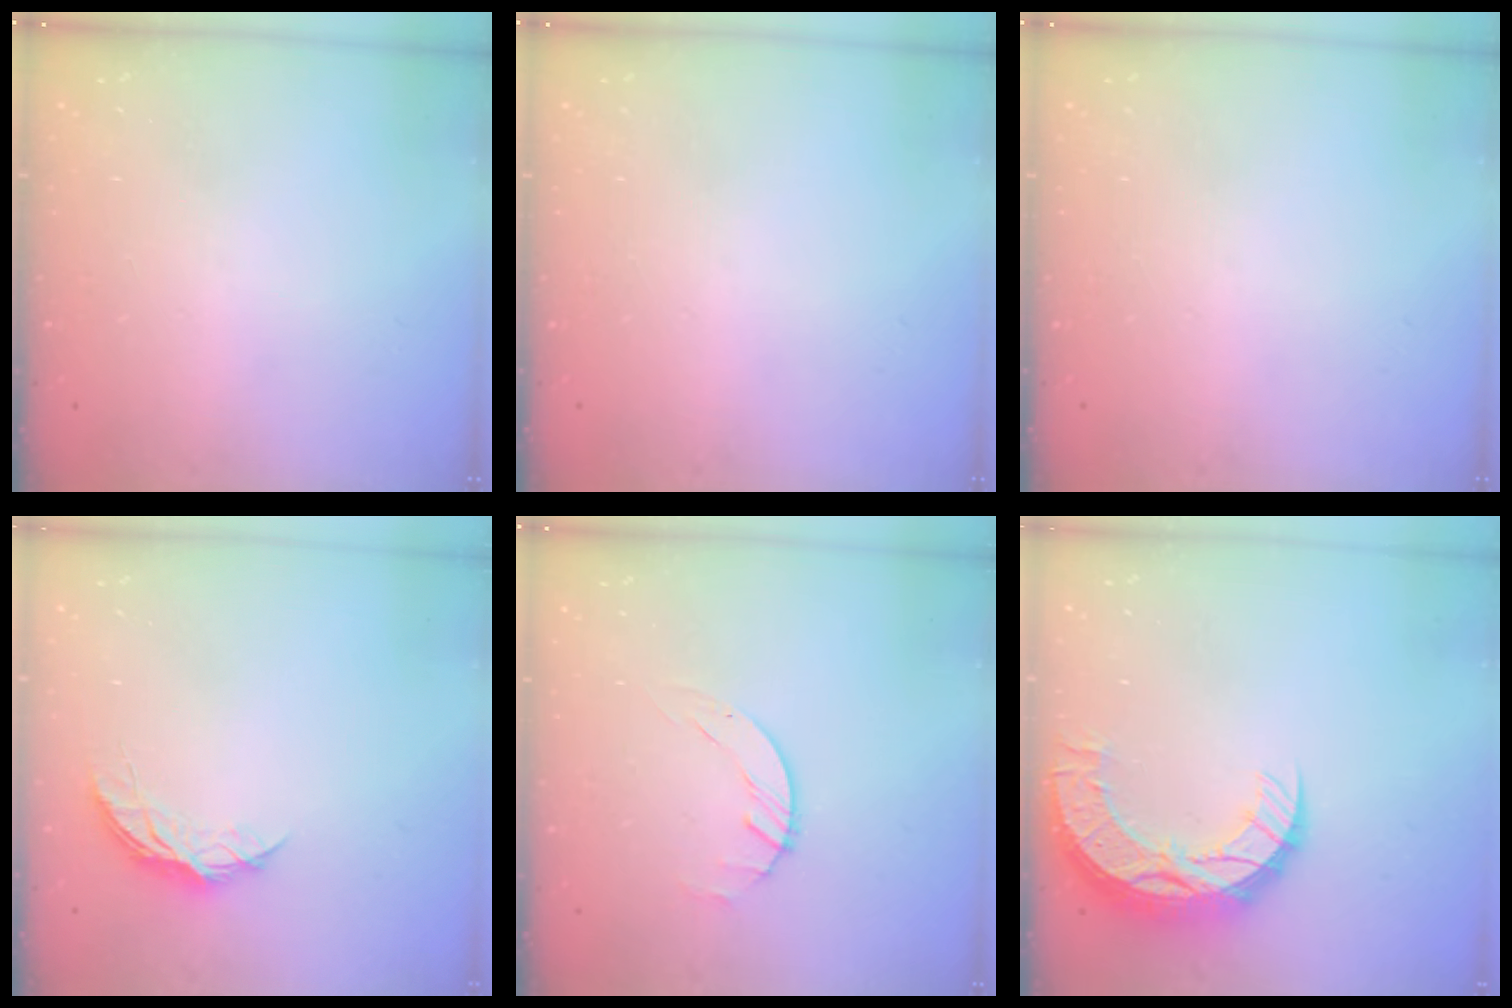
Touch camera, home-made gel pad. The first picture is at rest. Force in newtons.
{"total": 0.0}
{"total": 0.0}
{"total": 5.2, "press": 5.1, "slide": 0.5}
{"total": 0.6, "press": 0.6, "slide": 0.1}
{"total": 13.3, "press": 13.3, "slide": 0.9}